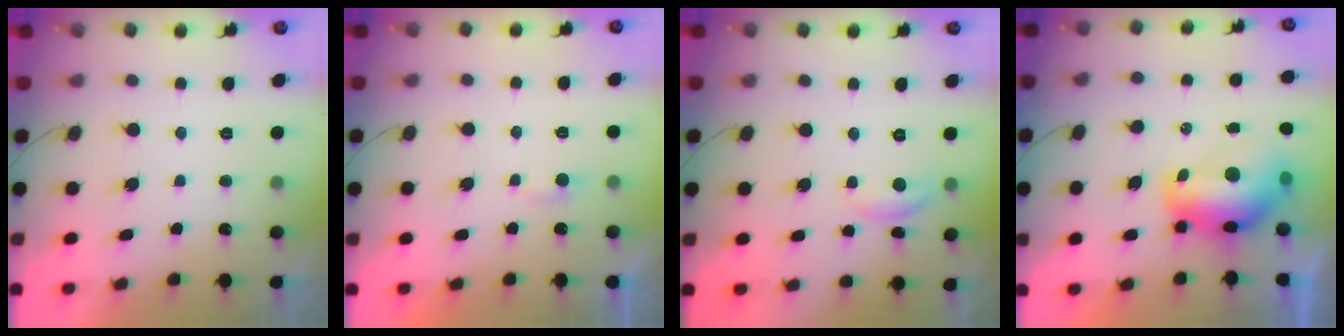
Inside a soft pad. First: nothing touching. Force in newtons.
{"total": 2.8, "press": 2.8, "slide": 0.3}
{"total": 5.0, "press": 4.9, "slide": 0.2}
{"total": 10.5, "press": 10.4, "slide": 1.2}